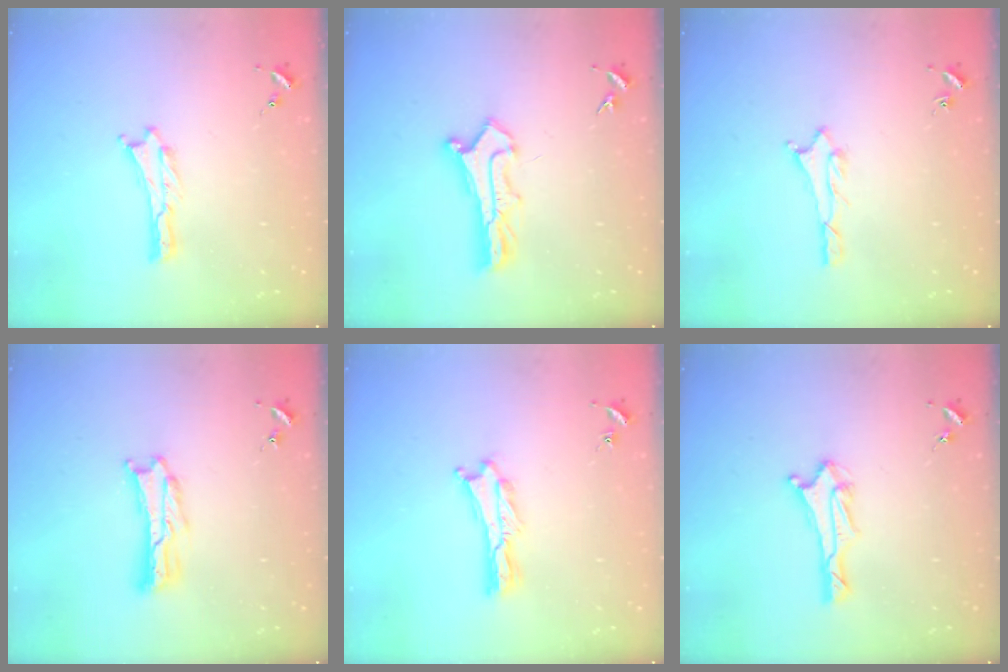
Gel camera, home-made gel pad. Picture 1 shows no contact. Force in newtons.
{"total": 2.6, "press": 2.6, "slide": 0.2}
{"total": 1.1, "press": 1.1, "slide": 0.1}
{"total": 2.8, "press": 2.7, "slide": 0.4}
{"total": 0.7, "press": 0.7, "slide": 0.2}
{"total": 2.9, "press": 2.8, "slide": 0.7}